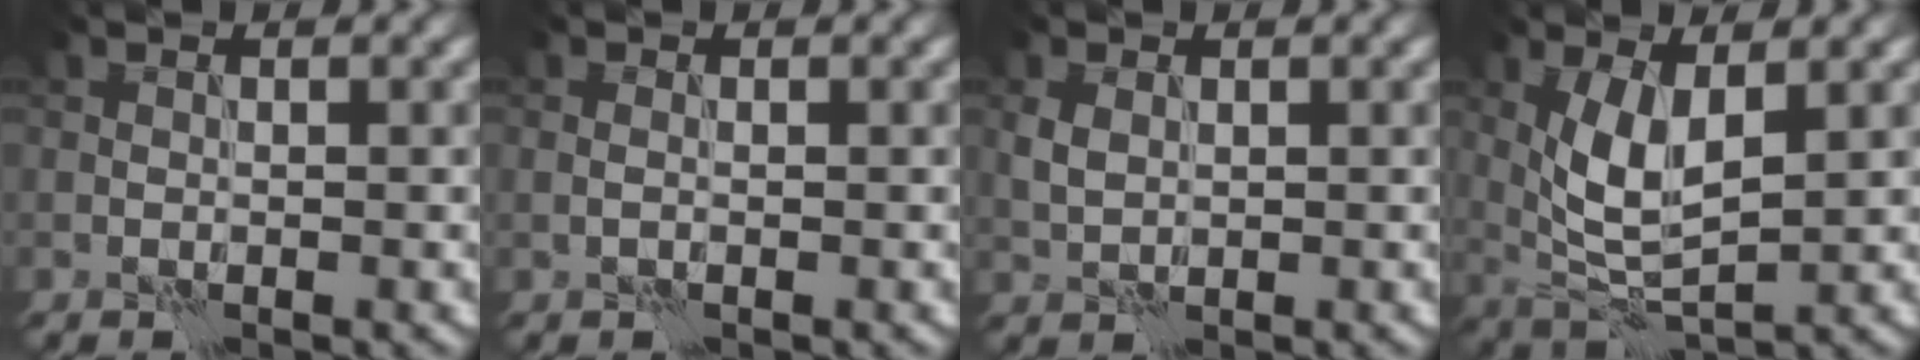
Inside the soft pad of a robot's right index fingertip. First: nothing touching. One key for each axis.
{"total": 0.5, "fx": -0.1, "fy": 0.3, "fz": 0.4, "tx": -0.010, "ty": -0.001, "tz": 0.001}
{"total": 1.6, "fx": 0.4, "fy": 1.1, "fz": 1.0, "tx": -0.028, "ty": 0.001, "tz": 0.012}
{"total": 5.1, "fx": 1.1, "fy": 2.0, "fz": 4.6, "tx": -0.101, "ty": -0.009, "tz": 0.027}